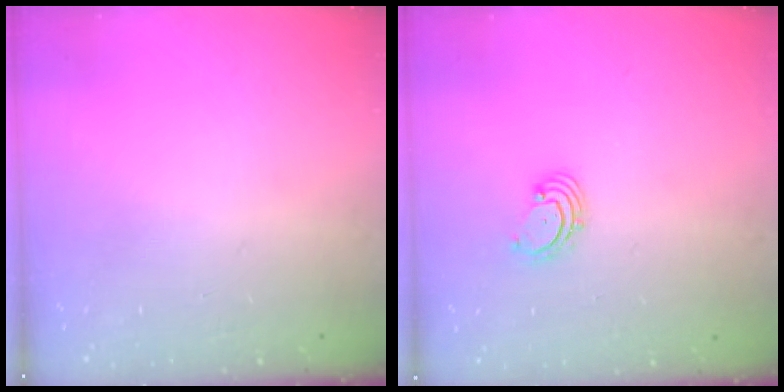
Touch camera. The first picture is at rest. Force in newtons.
{"total": 1.9, "press": 1.8, "slide": 0.2}